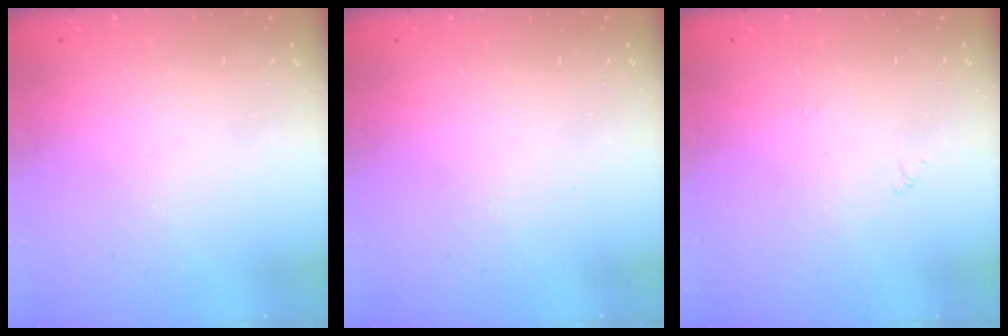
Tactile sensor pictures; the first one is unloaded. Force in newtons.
{"total": 0.0}
{"total": 3.3, "press": 3.3, "slide": 0.5}